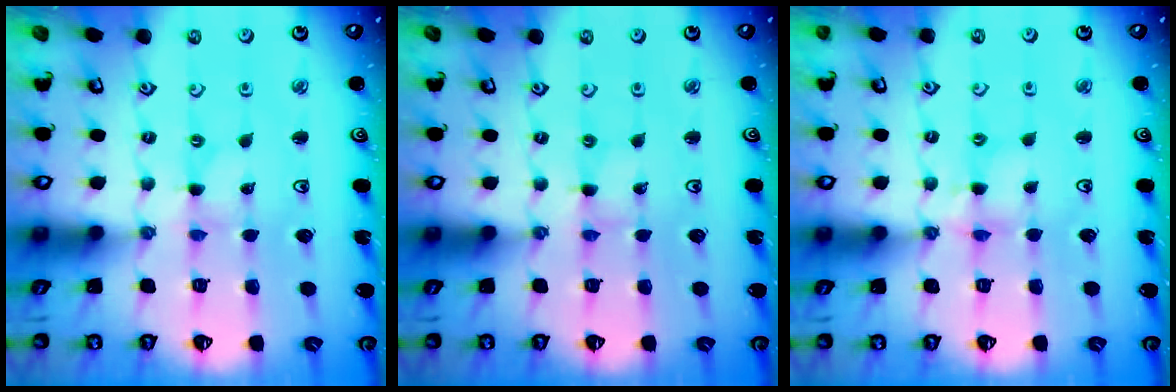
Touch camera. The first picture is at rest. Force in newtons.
{"total": 1.1, "press": 1.1, "slide": 0.1}
{"total": 5.6, "press": 5.6, "slide": 0.4}